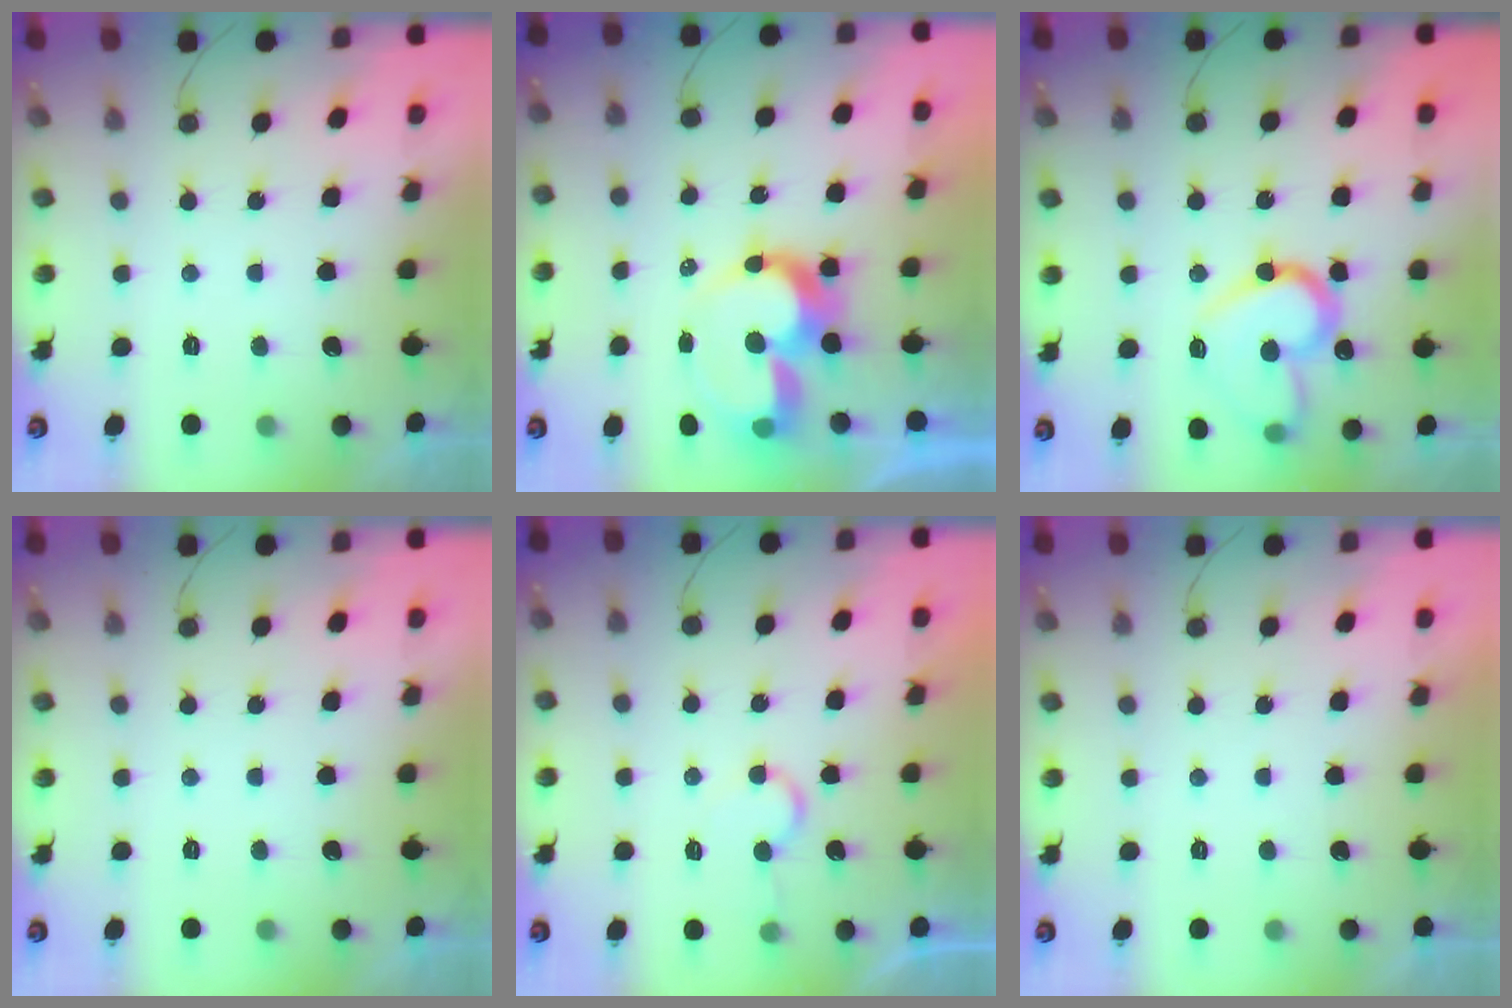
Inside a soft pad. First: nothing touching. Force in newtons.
{"total": 12.9, "press": 12.9, "slide": 1.4}
{"total": 15.6, "press": 15.5, "slide": 1.4}
{"total": 0.0}
{"total": 6.3, "press": 6.2, "slide": 0.6}
{"total": 1.9, "press": 1.9, "slide": 0.0}